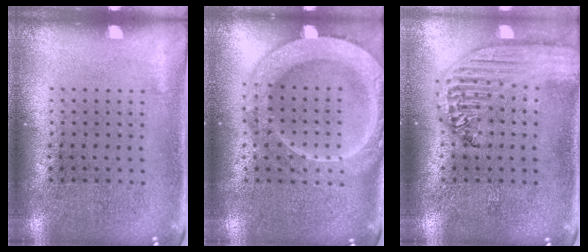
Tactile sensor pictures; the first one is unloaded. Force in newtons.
{"total": 2.7, "press": 2.7, "slide": 0.3}
{"total": 2.4, "press": 2.1, "slide": 1.2}